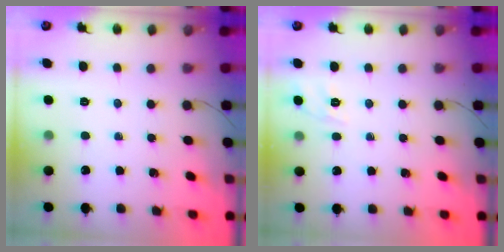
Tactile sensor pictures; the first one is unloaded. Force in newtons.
{"total": 1.7, "press": 0.4, "slide": 1.6}